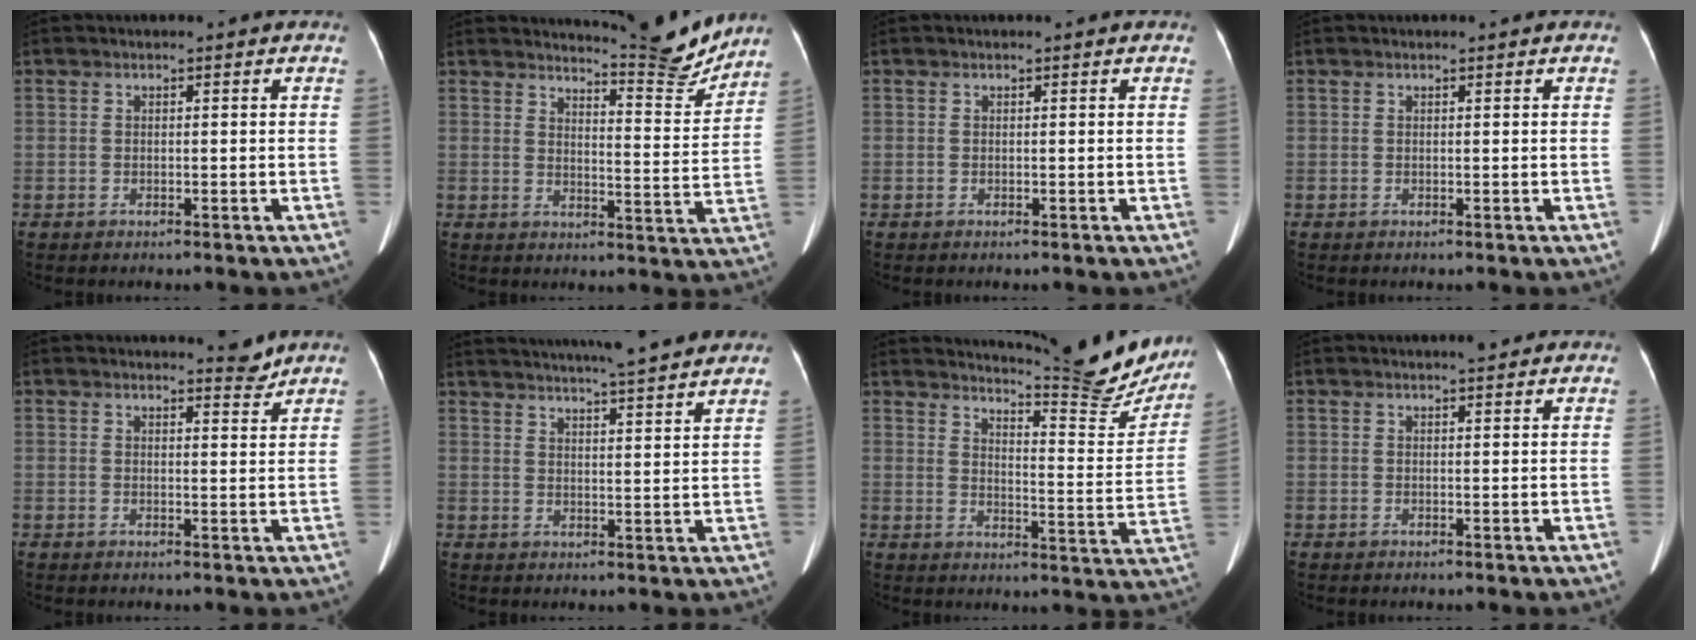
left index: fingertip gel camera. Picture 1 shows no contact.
{"total": 9.2, "force": [9.1, -0.3, 1.1], "torque": [-0.020, -0.044, 0.117]}
{"total": 0.0}
{"total": 0.0}
{"total": 2.1, "force": [2.1, 0.1, 0.1], "torque": [-0.005, -0.017, 0.025]}
{"total": 17.1, "force": [15.4, 0.4, 7.3], "torque": [-0.119, 0.013, 0.207]}
{"total": 16.6, "force": [15.9, 1.0, 4.9], "torque": [-0.067, -0.083, 0.186]}
{"total": 2.0, "force": [1.6, 0.3, 1.1], "torque": [-0.017, 0.002, 0.022]}